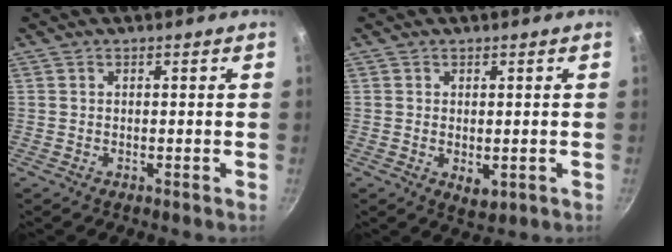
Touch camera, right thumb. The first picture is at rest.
{"total": 3.1, "force": [-0.3, 1.9, 2.4], "torque": [-0.036, -0.011, 0.000]}